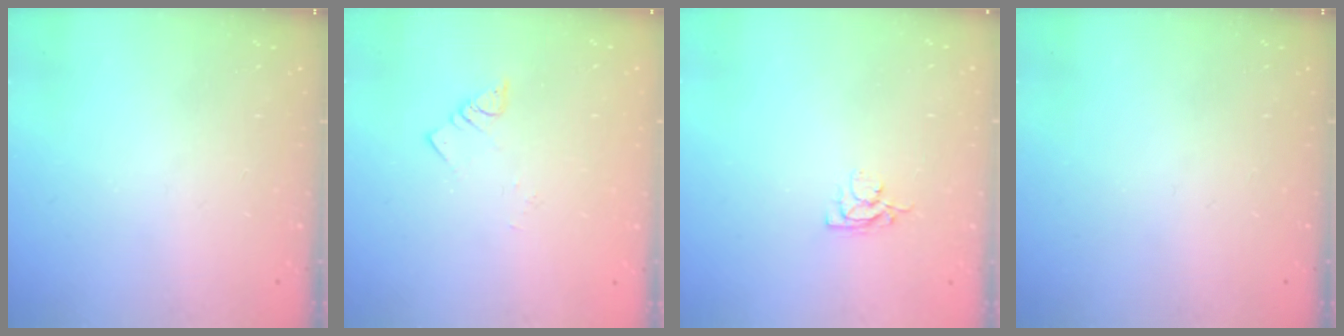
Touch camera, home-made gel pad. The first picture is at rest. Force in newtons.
{"total": 1.9, "press": 1.9, "slide": 0.1}
{"total": 3.9, "press": 3.9, "slide": 0.4}
{"total": 0.0}